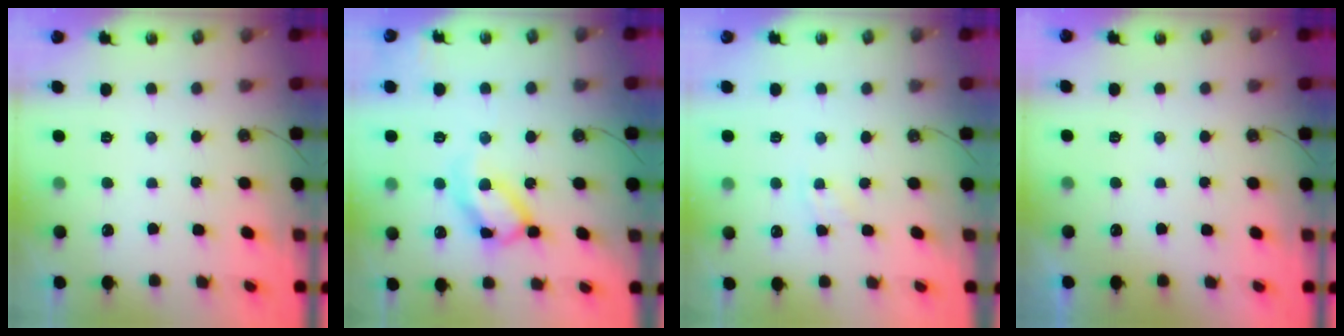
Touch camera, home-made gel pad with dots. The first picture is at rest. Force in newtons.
{"total": 14.5, "press": 14.5, "slide": 1.2}
{"total": 3.7, "press": 3.6, "slide": 0.4}
{"total": 0.0}